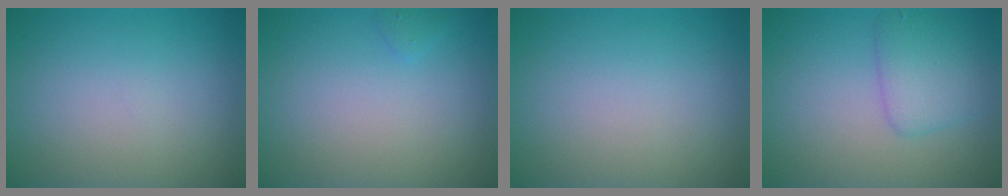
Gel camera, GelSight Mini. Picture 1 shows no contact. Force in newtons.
{"total": 0.6, "press": 0.6, "slide": 0.0}
{"total": 0.0}
{"total": 3.0, "press": 3.0, "slide": 0.2}